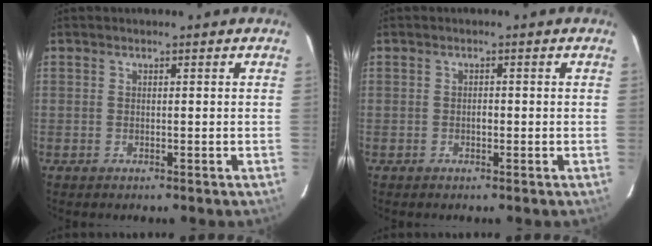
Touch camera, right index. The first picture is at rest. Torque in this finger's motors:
{"motor_torque": [0.11, 0.03, 0.19, 0.03]}